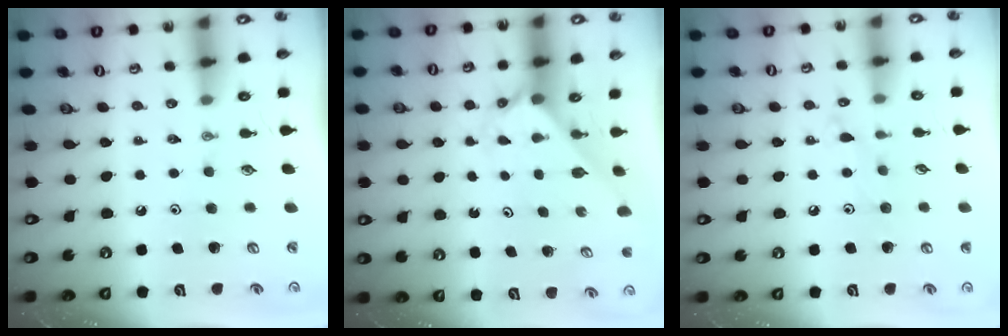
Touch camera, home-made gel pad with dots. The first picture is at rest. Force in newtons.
{"total": 2.1, "press": 2.1, "slide": 0.2}
{"total": 6.4, "press": 6.4, "slide": 0.4}